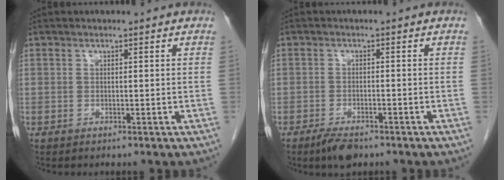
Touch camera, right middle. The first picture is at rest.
{"total": 3.7, "force": [-2.7, 1.2, 2.2], "torque": [-0.043, -0.004, -0.042]}